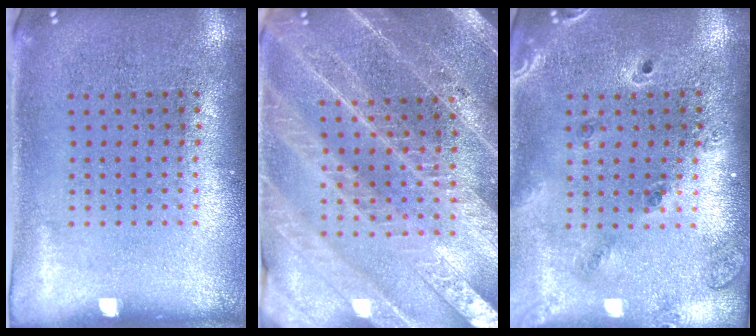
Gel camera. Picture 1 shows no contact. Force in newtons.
{"total": 4.0, "press": 3.7, "slide": 1.5}
{"total": 1.3, "press": 1.3, "slide": 0.5}